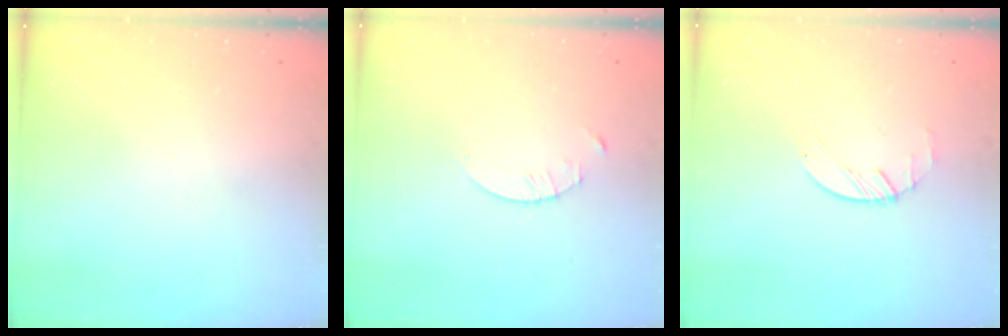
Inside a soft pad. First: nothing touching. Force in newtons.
{"total": 1.3, "press": 1.3, "slide": 0.2}
{"total": 1.2, "press": 1.2, "slide": 0.2}